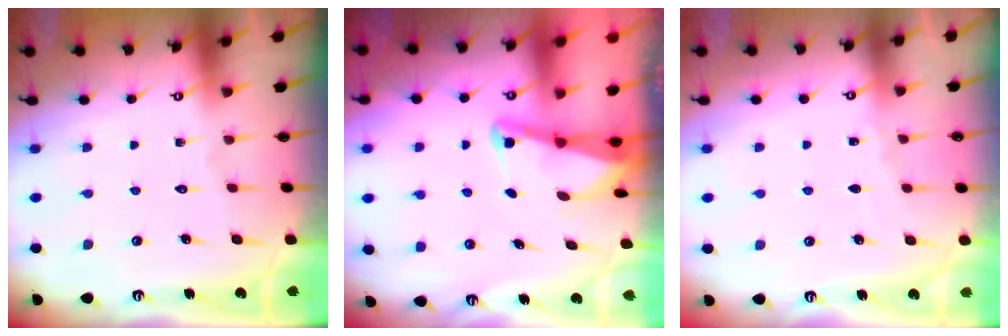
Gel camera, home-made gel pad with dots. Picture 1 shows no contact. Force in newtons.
{"total": 2.1, "press": 2.1, "slide": 0.3}
{"total": 2.5, "press": 2.5, "slide": 0.4}